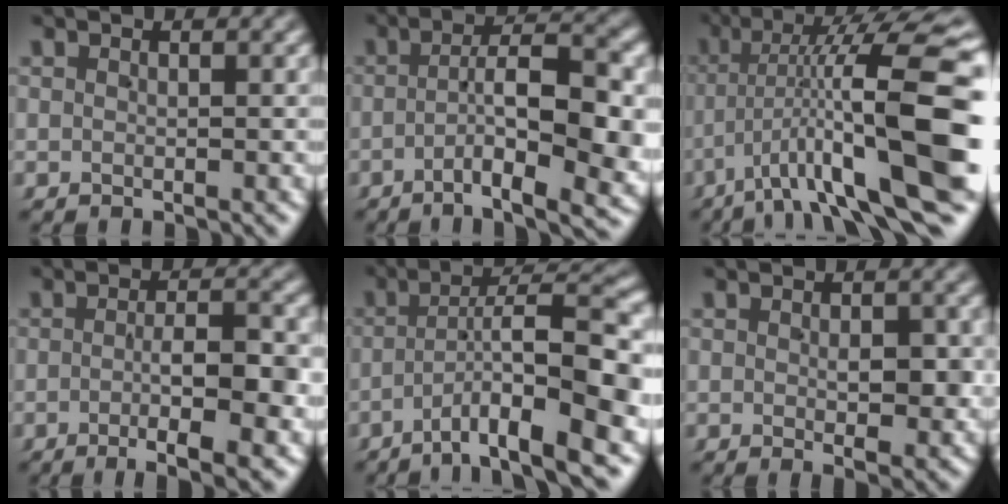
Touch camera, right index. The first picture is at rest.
{"total": 8.9, "force": [-2.7, 2.5, 8.1], "torque": [-0.112, -0.016, -0.034]}
{"total": 14.3, "force": [-2.3, 4.2, 13.5], "torque": [-0.184, 0.001, -0.026]}
{"total": 7.2, "force": [-2.9, 1.6, 6.4], "torque": [-0.089, -0.013, -0.039]}
{"total": 10.8, "force": [-3.5, 3.5, 9.6], "torque": [-0.127, 0.000, -0.052]}
{"total": 3.1, "force": [-0.1, 1.3, 2.8], "torque": [-0.036, -0.011, 0.002]}